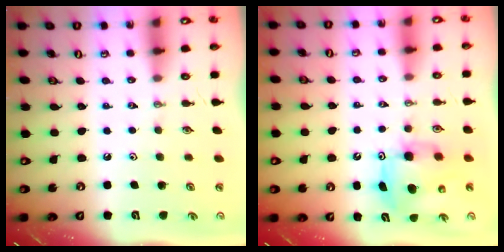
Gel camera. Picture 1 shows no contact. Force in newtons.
{"total": 7.8, "press": 7.7, "slide": 0.4}